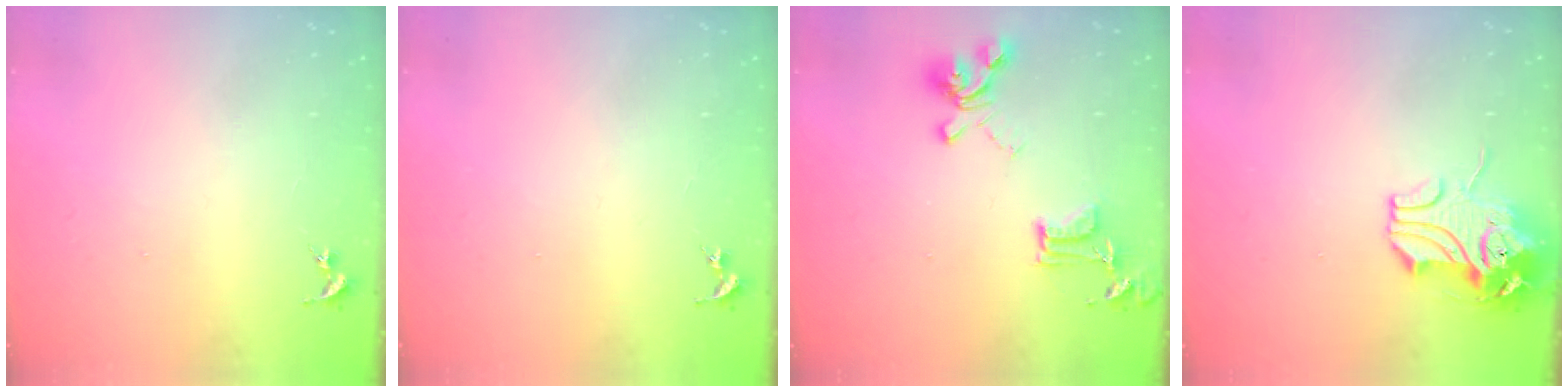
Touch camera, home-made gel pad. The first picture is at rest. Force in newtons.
{"total": 0.0}
{"total": 15.9, "press": 15.9, "slide": 1.0}
{"total": 10.6, "press": 10.5, "slide": 1.9}